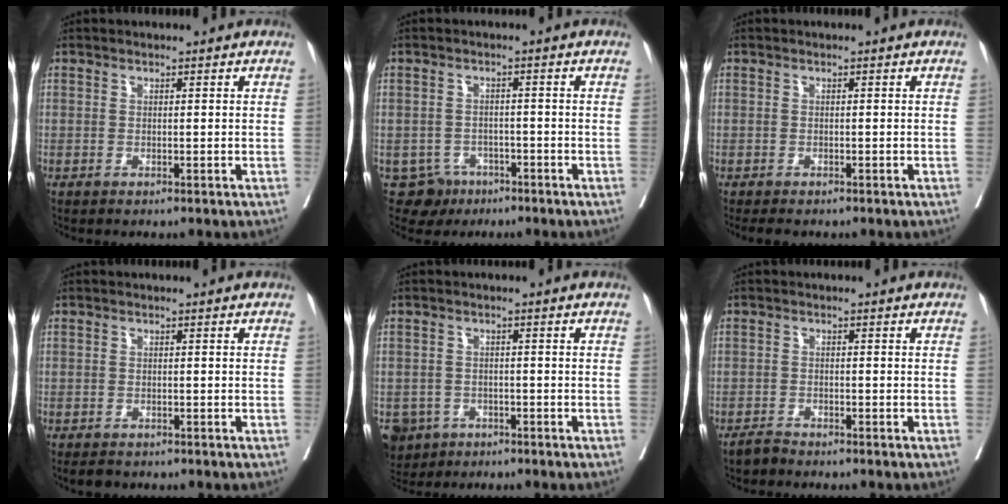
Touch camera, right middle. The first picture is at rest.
{"total": 0.8, "force": [-0.4, 0.7, 0.0], "torque": [-0.004, 0.003, -0.006]}
{"total": 2.5, "force": [-2.1, 0.8, 1.1], "torque": [-0.016, -0.007, -0.028]}
{"total": 1.9, "force": [-1.6, 0.8, 0.6], "torque": [-0.012, -0.003, -0.023]}
{"total": 5.3, "force": [-3.3, 4.1, 0.9], "torque": [-0.017, 0.004, -0.050]}
{"total": 1.5, "force": [-1.5, 0.2, 0.1], "torque": [-0.002, -0.002, -0.027]}